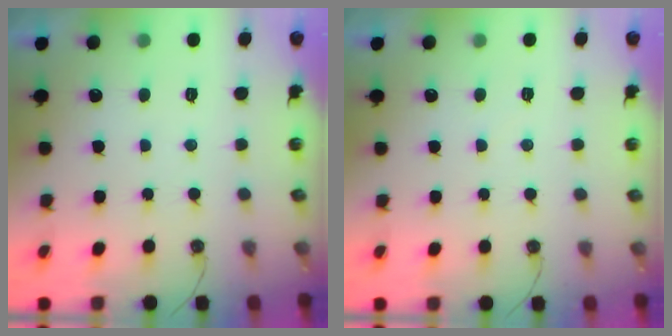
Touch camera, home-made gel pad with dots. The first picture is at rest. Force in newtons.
{"total": 3.6, "press": 3.6, "slide": 0.6}